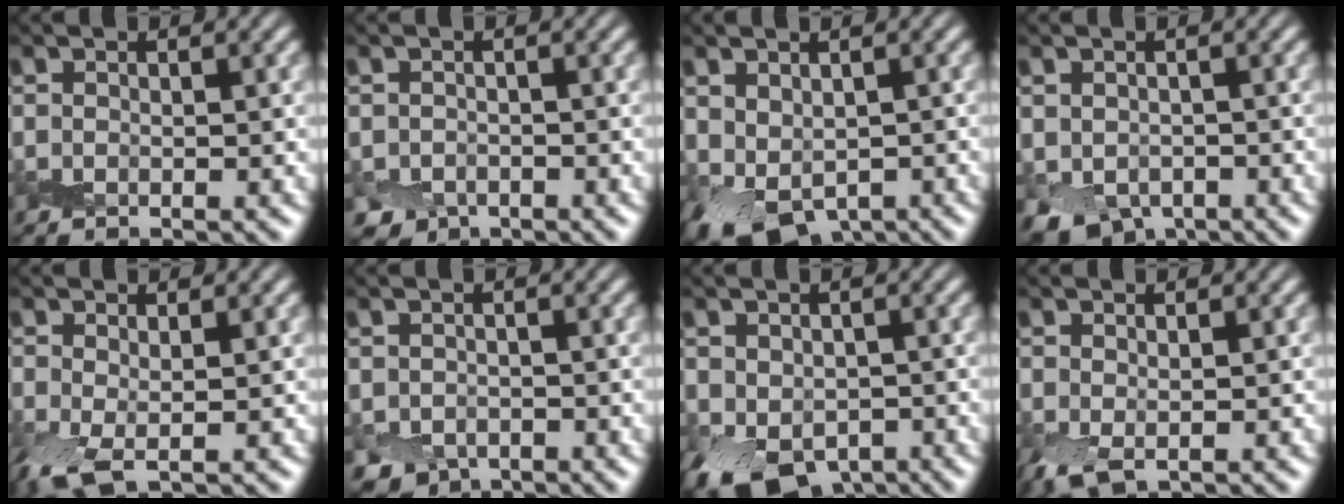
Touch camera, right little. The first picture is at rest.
{"total": 2.3, "force": [-1.7, 1.5, 0.4], "torque": [0.000, -0.008, -0.034]}
{"total": 6.1, "force": [-2.0, 4.1, 4.0], "torque": [-0.071, -0.028, -0.017]}
{"total": 4.8, "force": [-2.3, 3.2, 2.6], "torque": [-0.050, -0.019, -0.033]}
{"total": 3.6, "force": [-0.9, 1.6, 3.1], "torque": [-0.076, -0.008, -0.021]}
{"total": 2.8, "force": [-1.8, 1.8, 1.0], "torque": [-0.013, -0.012, -0.035]}
{"total": 7.7, "force": [-3.6, 5.1, 4.4], "torque": [-0.074, -0.030, -0.049]}
{"total": 2.0, "force": [-0.6, 1.1, 1.6], "torque": [-0.040, -0.010, -0.012]}